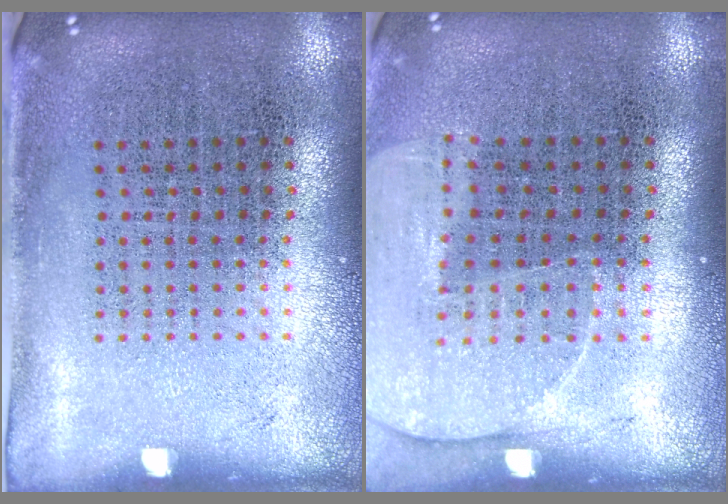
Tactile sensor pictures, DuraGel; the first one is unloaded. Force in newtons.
{"total": 1.4, "press": 1.3, "slide": 0.5}